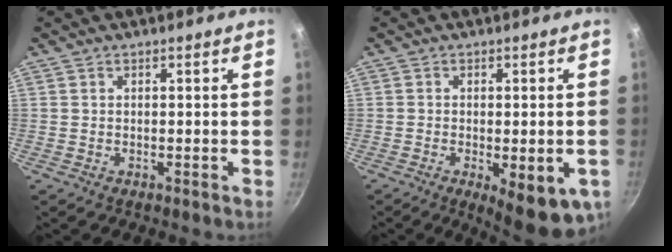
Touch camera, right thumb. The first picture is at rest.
{"total": 11.0, "force": [-4.2, 4.0, 9.3], "torque": [-0.122, -0.007, -0.050]}